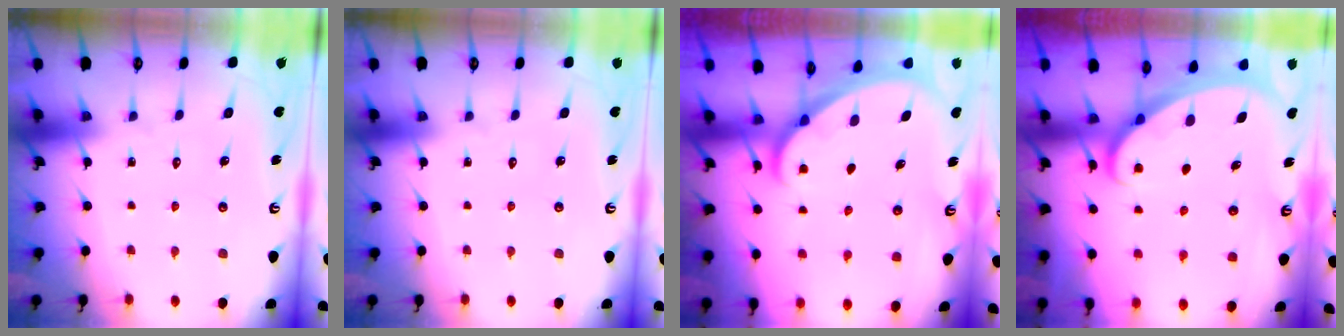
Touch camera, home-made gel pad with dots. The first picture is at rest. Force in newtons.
{"total": 0.0}
{"total": 1.6, "press": 1.6, "slide": 0.1}
{"total": 2.0, "press": 2.0, "slide": 0.2}